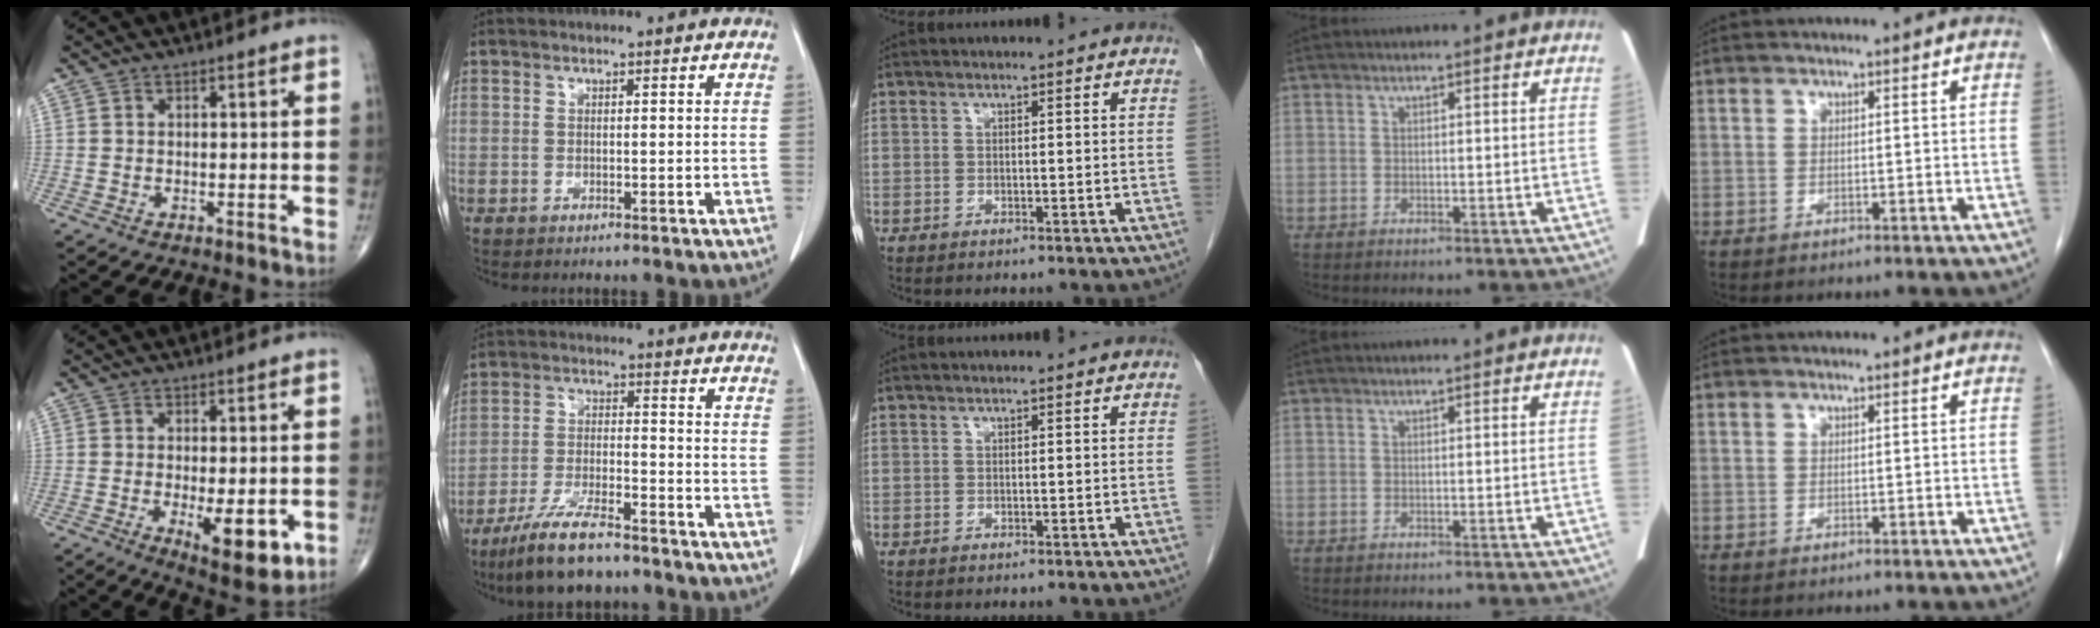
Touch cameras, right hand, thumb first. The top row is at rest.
{"thumb": {"total": 10.4, "force": [-2.9, 4.0, 9.1], "torque": [-0.117, -0.017, -0.035]}, "index": {"total": 10.7, "force": [-8.6, 1.9, 6.1], "torque": [-0.115, -0.025, -0.153]}}